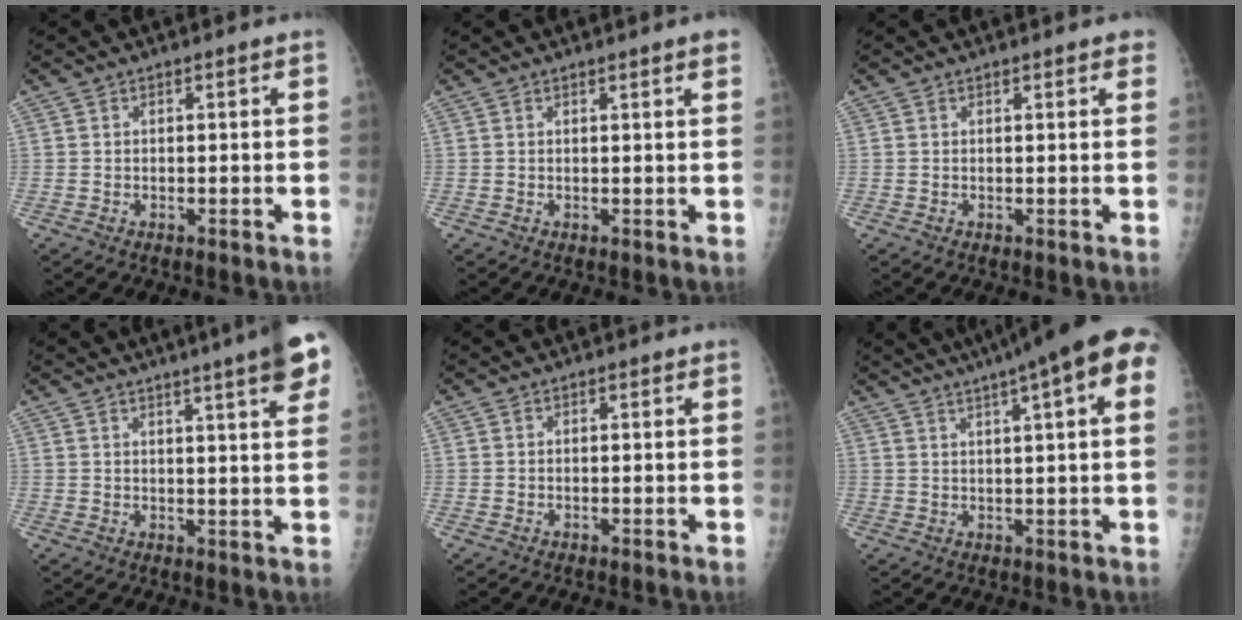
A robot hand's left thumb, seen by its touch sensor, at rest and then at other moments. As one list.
[{"total": 2.2, "force": [1.4, -0.2, 1.6], "torque": [-0.020, -0.002, 0.019]}, {"total": 1.9, "force": [1.4, 0.5, 1.2], "torque": [-0.010, 0.002, 0.014]}, {"total": 11.2, "force": [6.9, 1.3, 8.7], "torque": [-0.103, -0.018, 0.076]}, {"total": 0.0}, {"total": 16.8, "force": [8.8, 2.6, 14.1], "torque": [-0.205, 0.025, 0.109]}]